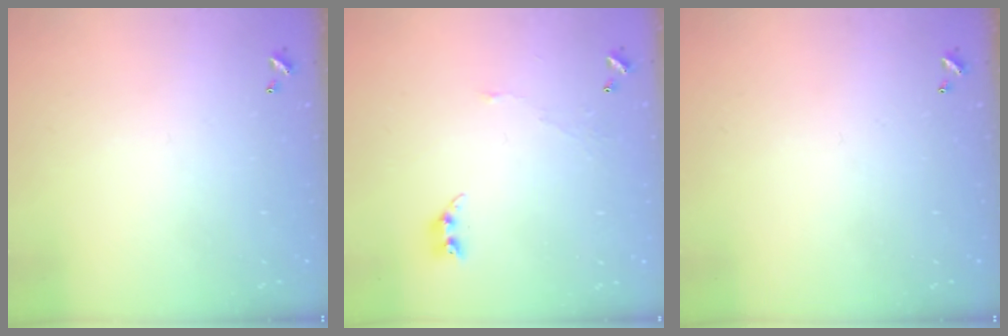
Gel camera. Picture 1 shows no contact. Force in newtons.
{"total": 4.6, "press": 4.6, "slide": 0.5}
{"total": 0.0}